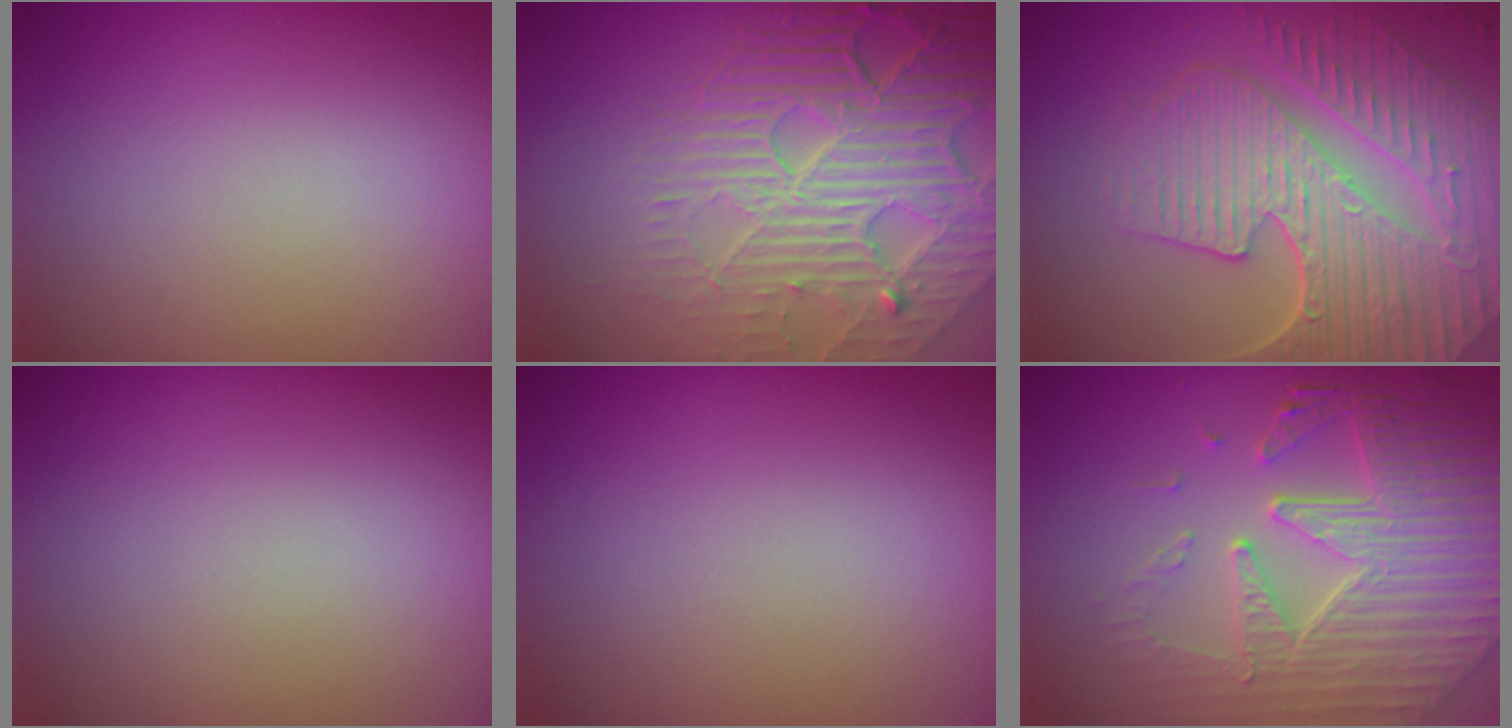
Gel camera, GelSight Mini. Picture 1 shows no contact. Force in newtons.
{"total": 8.8, "press": 5.9, "slide": 6.5}
{"total": 9.7, "press": 6.6, "slide": 7.0}
{"total": 0.0}
{"total": 0.0}
{"total": 6.7, "press": 5.5, "slide": 3.8}